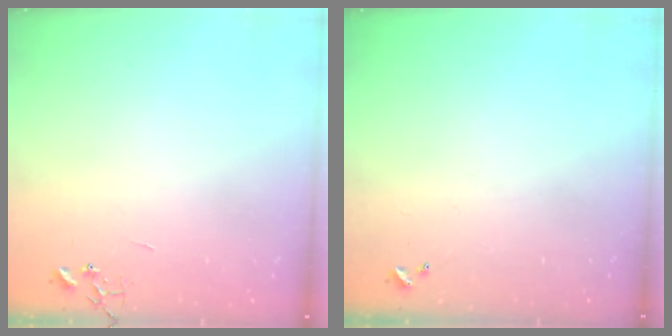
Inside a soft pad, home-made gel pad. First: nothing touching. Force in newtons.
{"total": 0.0}